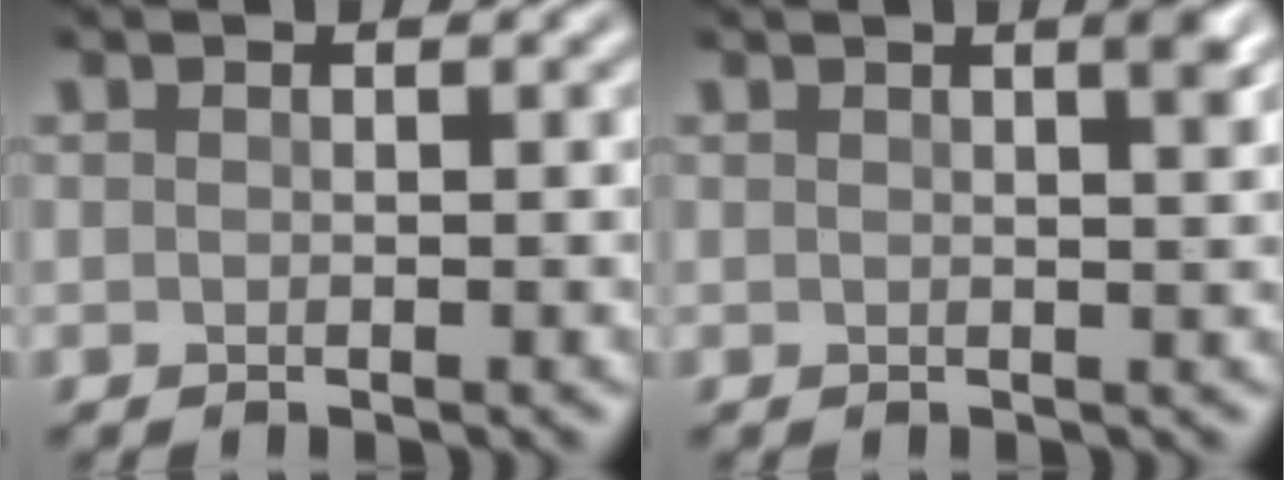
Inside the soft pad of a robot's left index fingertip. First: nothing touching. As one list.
[{"total": 3.0, "force": [1.4, 1.0, 2.4], "torque": [-0.010, 0.013, 0.002]}]